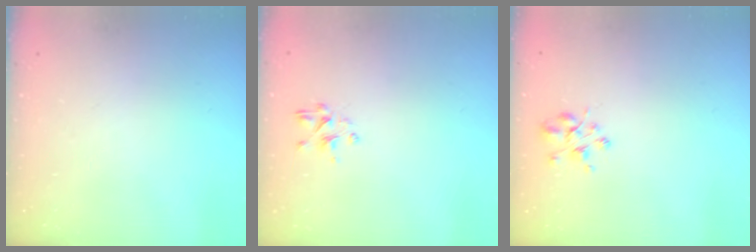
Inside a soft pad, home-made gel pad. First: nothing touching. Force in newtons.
{"total": 2.3, "press": 2.1, "slide": 1.0}
{"total": 3.8, "press": 3.7, "slide": 0.6}